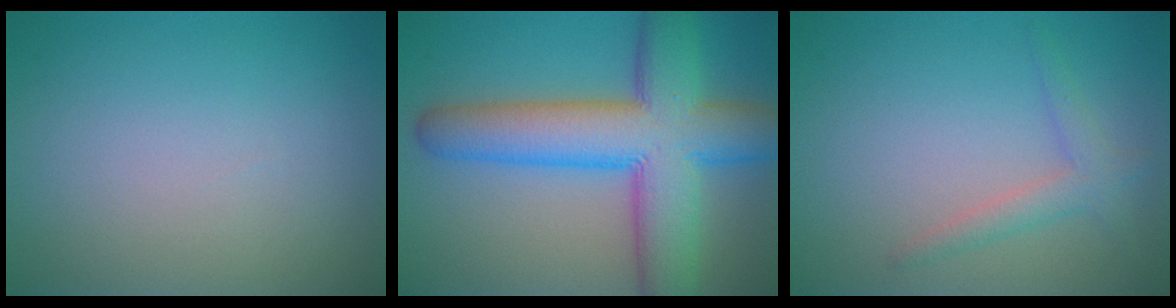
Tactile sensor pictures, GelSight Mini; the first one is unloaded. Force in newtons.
{"total": 11.3, "press": 11.3, "slide": 0.3}
{"total": 2.1, "press": 2.1, "slide": 0.1}